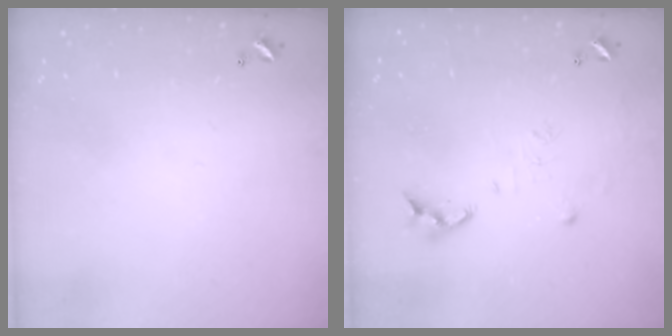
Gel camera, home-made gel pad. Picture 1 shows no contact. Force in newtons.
{"total": 7.0, "press": 7.0, "slide": 0.5}